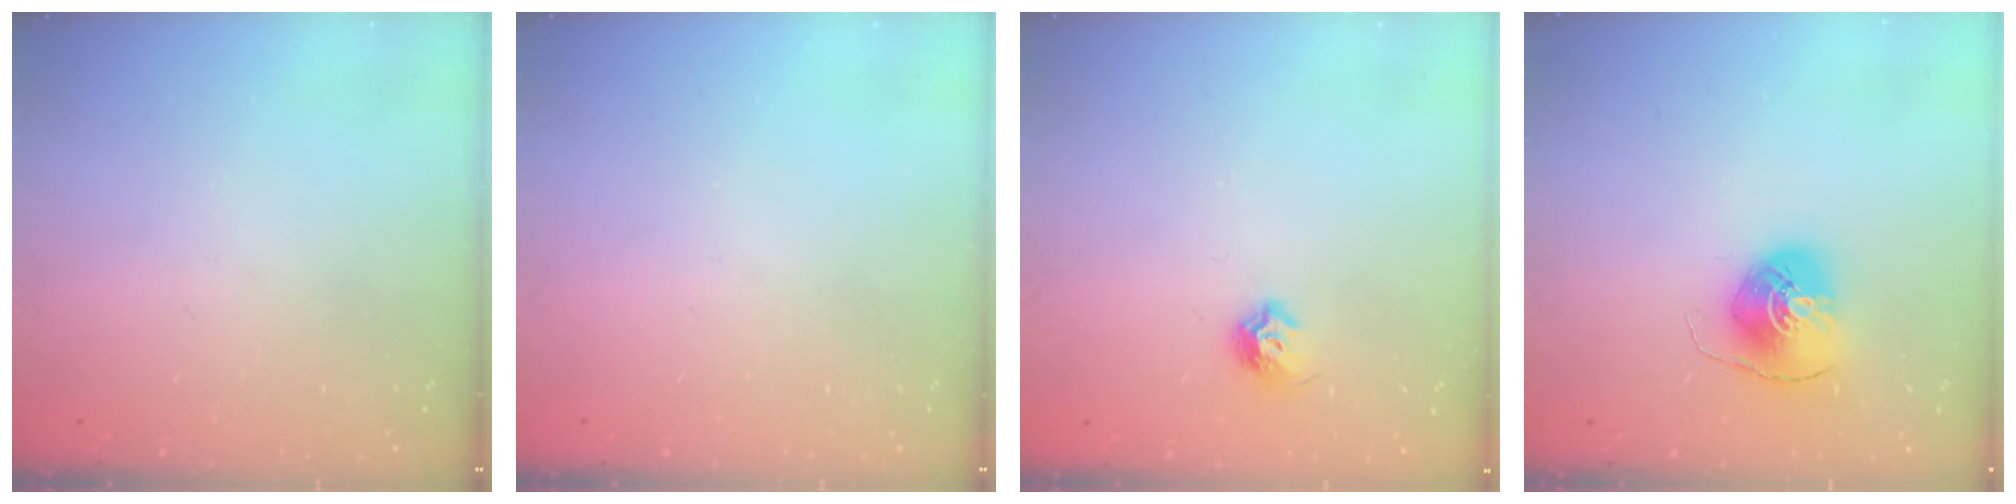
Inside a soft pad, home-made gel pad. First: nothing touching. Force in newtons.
{"total": 0.0}
{"total": 5.1, "press": 5.0, "slide": 1.0}
{"total": 7.6, "press": 7.6, "slide": 0.3}